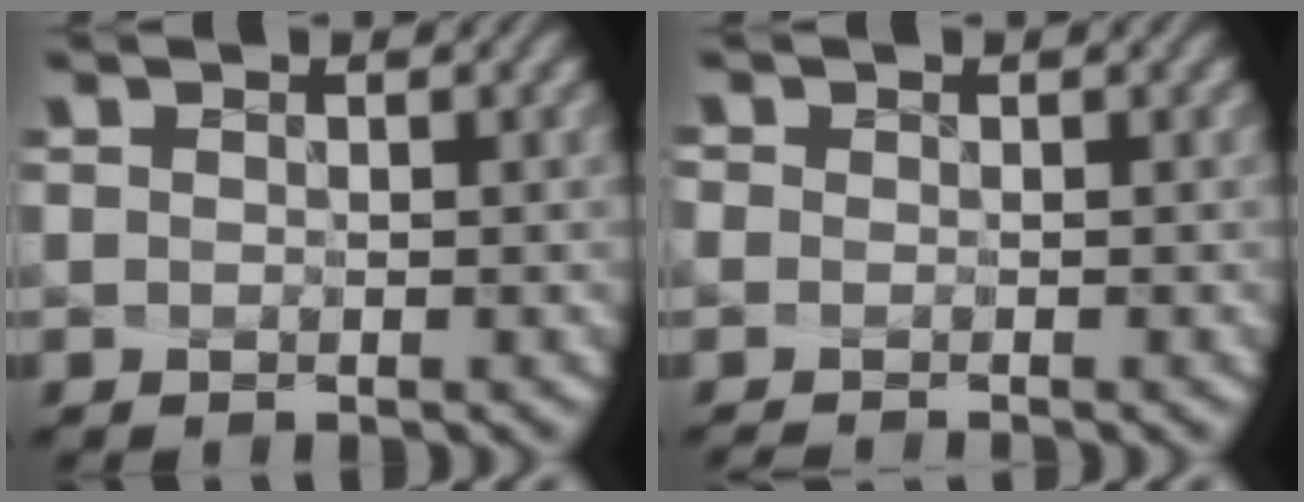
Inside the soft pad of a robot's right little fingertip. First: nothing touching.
{"total": 1.0, "force": [-0.7, 0.6, 0.3], "torque": [-0.024, 0.001, -0.001]}